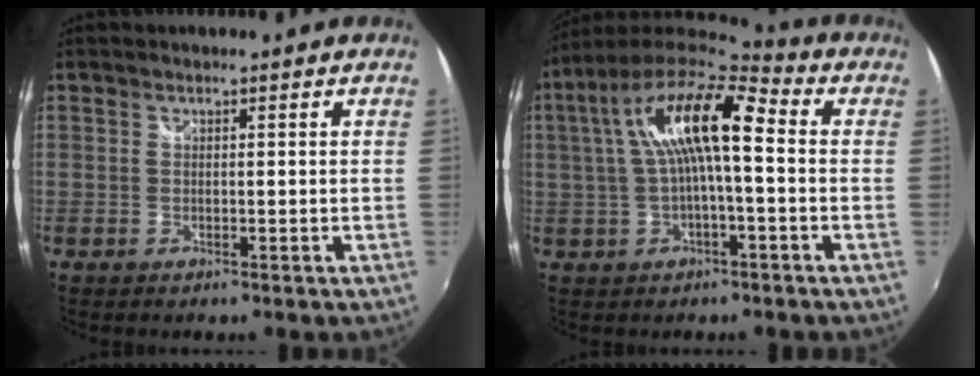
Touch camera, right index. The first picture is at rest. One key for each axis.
{"total": 15.1, "fx": 1.9, "fy": 4.2, "fz": 14.4, "tx": -0.265, "ty": 0.025, "tz": 0.026}